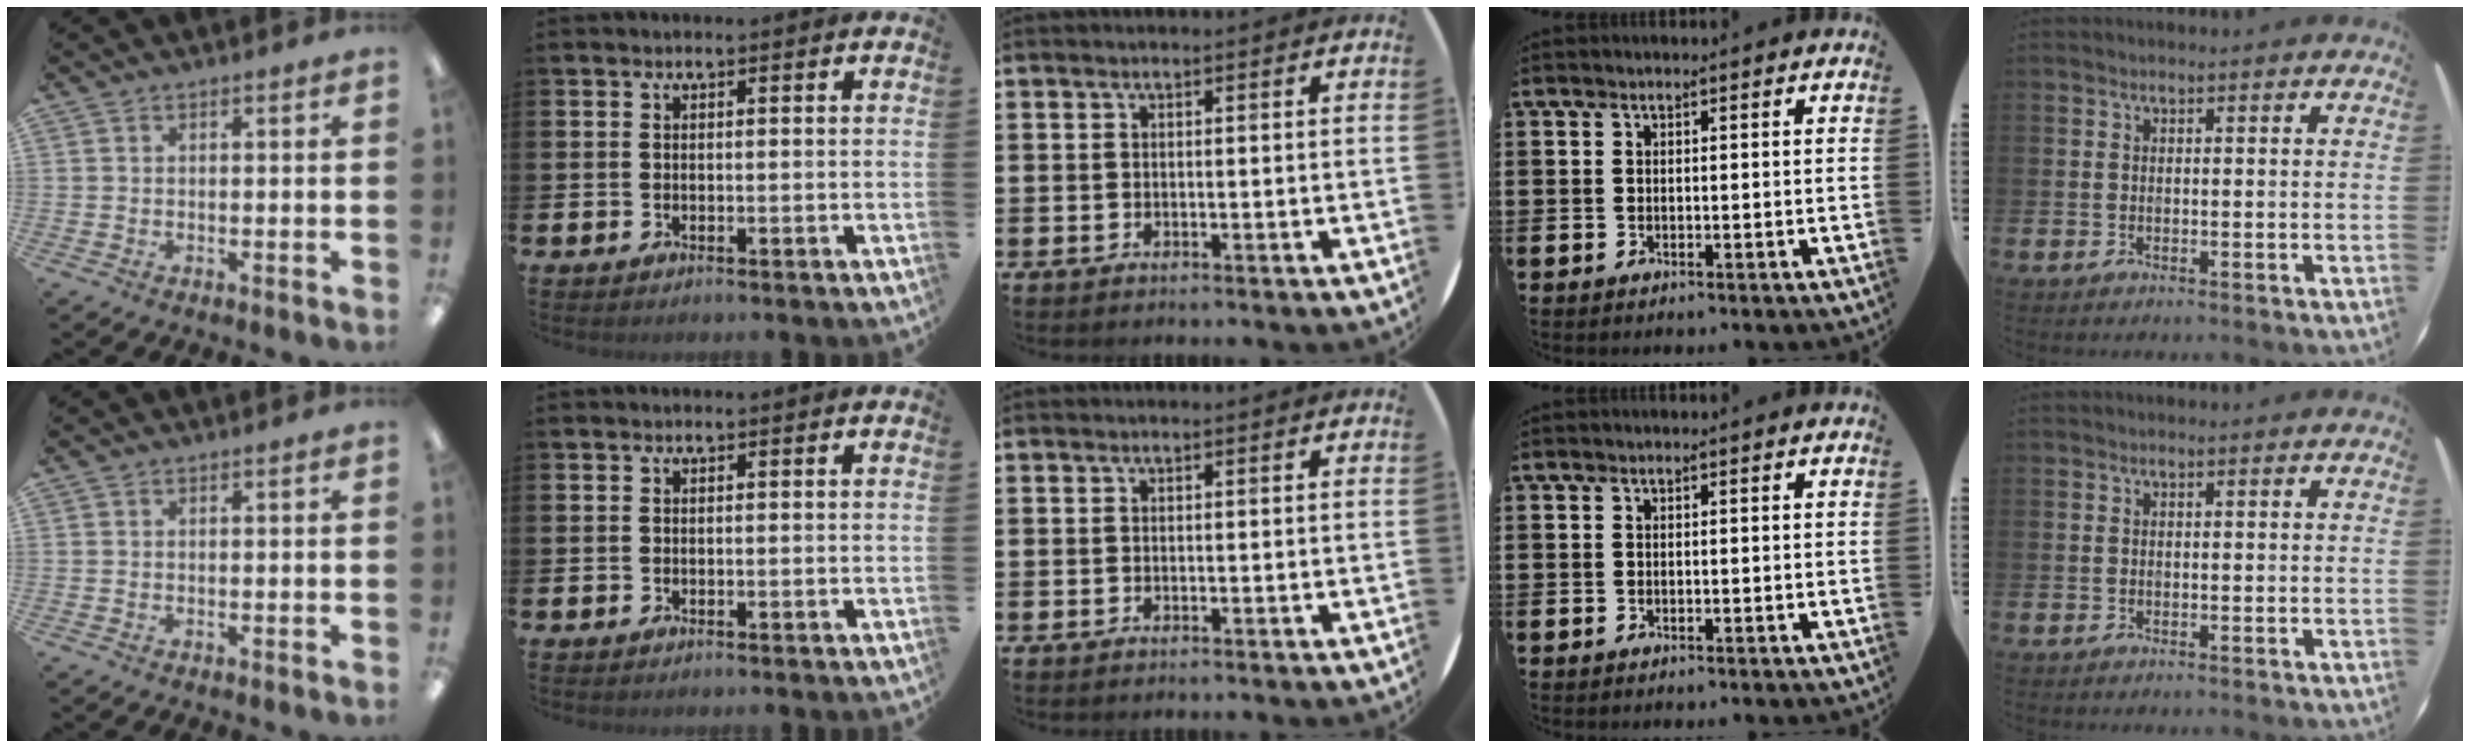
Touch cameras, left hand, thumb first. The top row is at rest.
{}